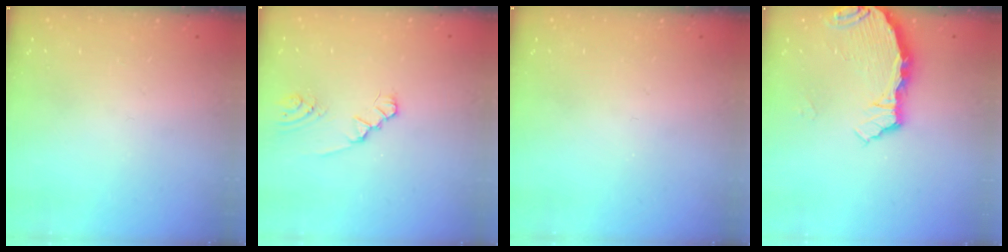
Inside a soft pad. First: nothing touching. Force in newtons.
{"total": 1.8, "press": 1.8, "slide": 0.2}
{"total": 0.0}
{"total": 4.2, "press": 4.2, "slide": 0.3}